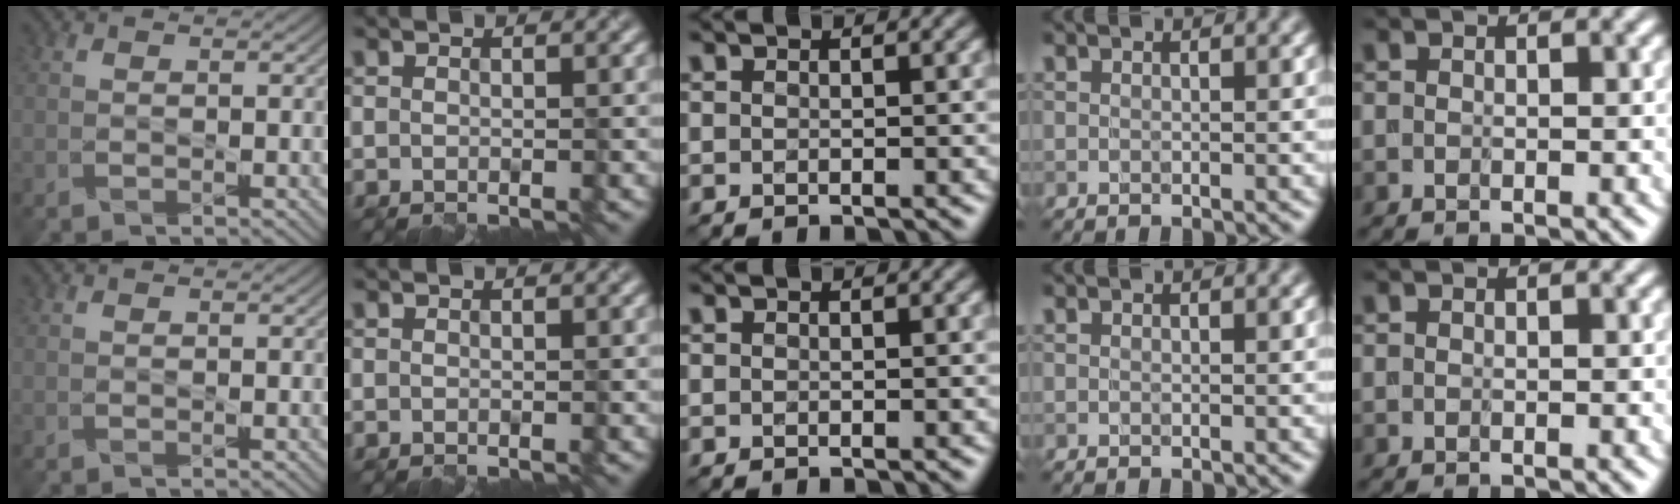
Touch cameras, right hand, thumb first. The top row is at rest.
{}